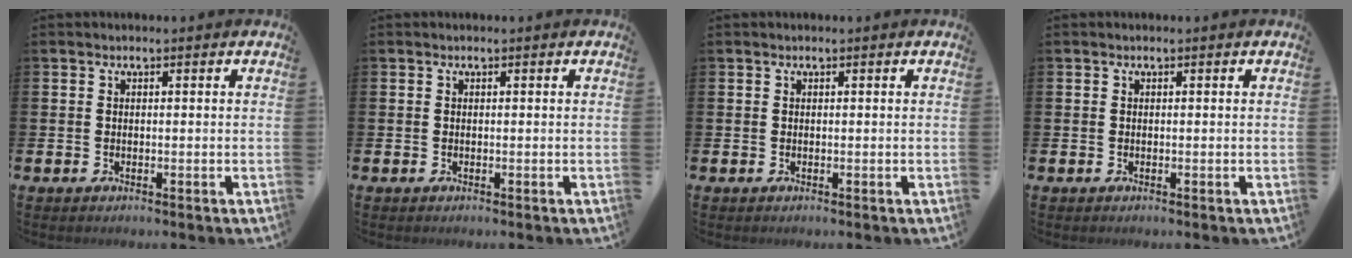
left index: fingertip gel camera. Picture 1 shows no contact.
{"total": 0.0}
{"total": 0.0}
{"total": 0.0}